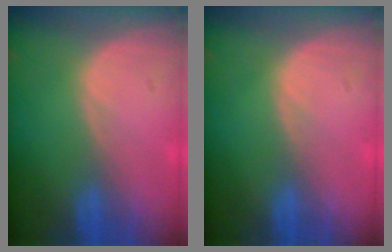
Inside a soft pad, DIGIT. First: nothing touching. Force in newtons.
{"total": 0.6, "press": 0.6, "slide": 0.1}